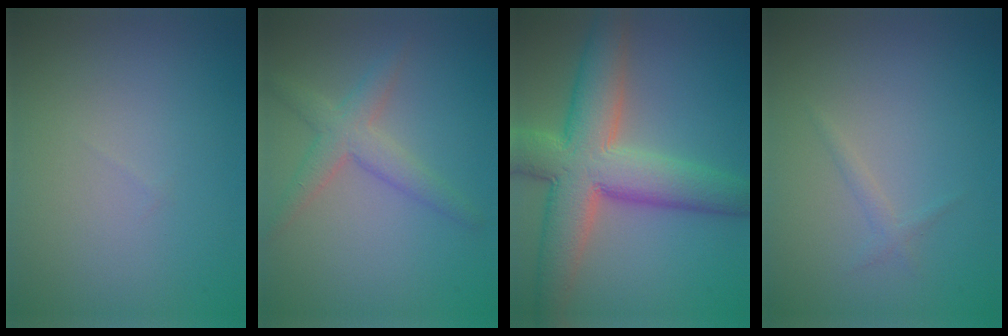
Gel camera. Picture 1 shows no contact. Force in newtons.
{"total": 3.1, "press": 3.1, "slide": 0.1}
{"total": 9.8, "press": 9.8, "slide": 0.5}
{"total": 0.8, "press": 0.8, "slide": 0.1}